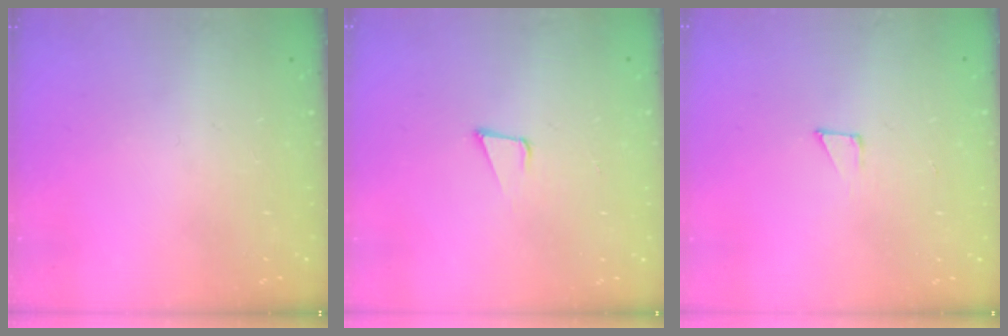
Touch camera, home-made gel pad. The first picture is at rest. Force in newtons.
{"total": 4.8, "press": 3.9, "slide": 2.7}
{"total": 4.3, "press": 4.2, "slide": 0.3}